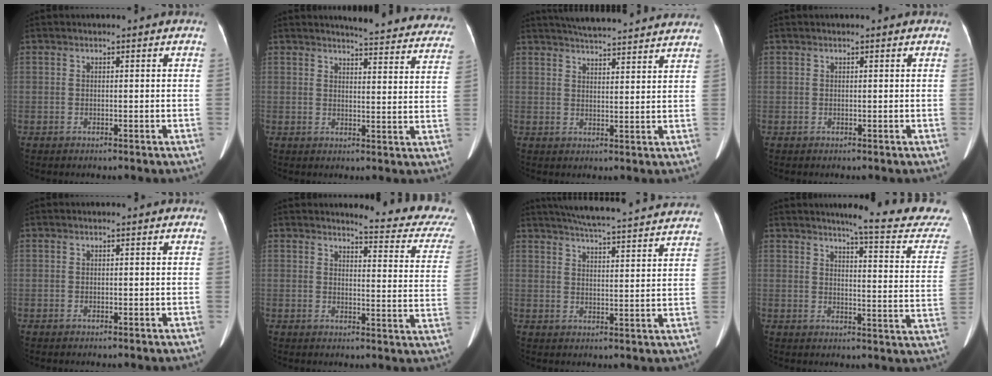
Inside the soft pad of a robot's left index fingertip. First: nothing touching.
{"total": 19.4, "force": [18.5, 2.5, 5.2], "torque": [-0.044, -0.068, 0.193]}
{"total": 17.9, "force": [16.6, 1.6, 6.4], "torque": [-0.095, 0.022, 0.215]}
{"total": 0.5, "force": [0.5, 0.0, 0.2], "torque": [-0.004, 0.012, 0.008]}
{"total": 0.0}
{"total": 13.1, "force": [12.6, 0.7, 3.7], "torque": [-0.030, -0.079, 0.117]}
{"total": 24.9, "force": [23.0, 1.6, 9.4], "torque": [-0.152, -0.011, 0.288]}
{"total": 15.5, "force": [14.5, -0.2, 5.4], "torque": [-0.060, -0.087, 0.152]}